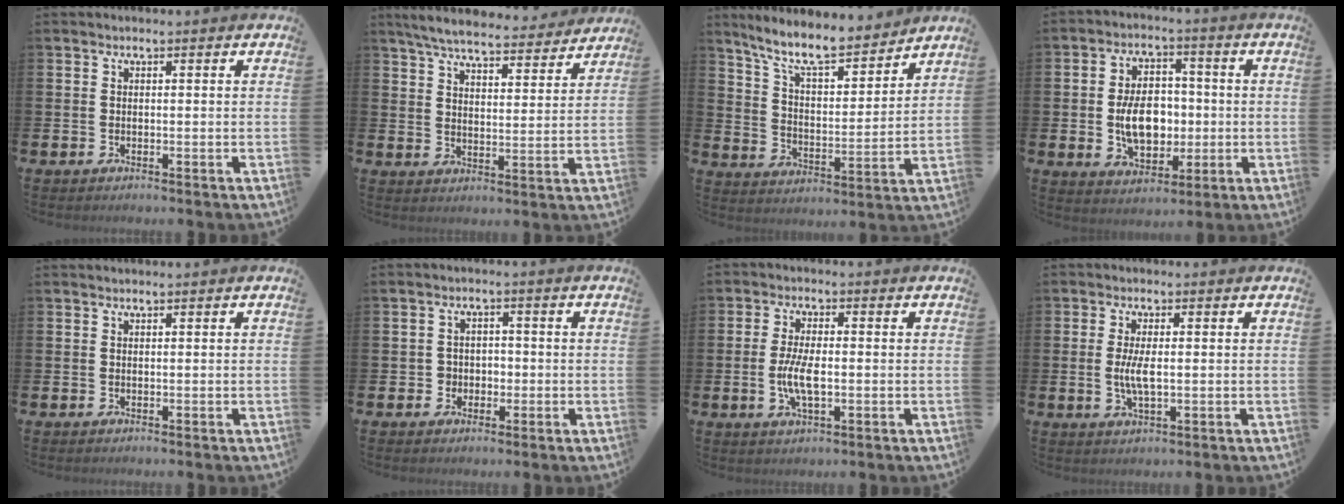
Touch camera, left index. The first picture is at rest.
{"total": 6.5, "force": [6.2, 1.1, 1.8], "torque": [-0.058, -0.036, 0.107]}
{"total": 11.7, "force": [10.1, 3.1, 5.1], "torque": [-0.131, -0.065, 0.177]}
{"total": 7.7, "force": [-0.5, 5.1, 5.8], "torque": [-0.097, 0.008, -0.015]}
{"total": 0.0}
{"total": 2.3, "force": [-0.5, 2.2, 0.4], "torque": [-0.011, 0.008, -0.017]}
{"total": 5.2, "force": [-0.7, 2.0, 4.7], "torque": [-0.093, -0.002, -0.017]}
{"total": 3.6, "force": [0.1, 1.2, 3.4], "torque": [-0.068, -0.001, -0.003]}